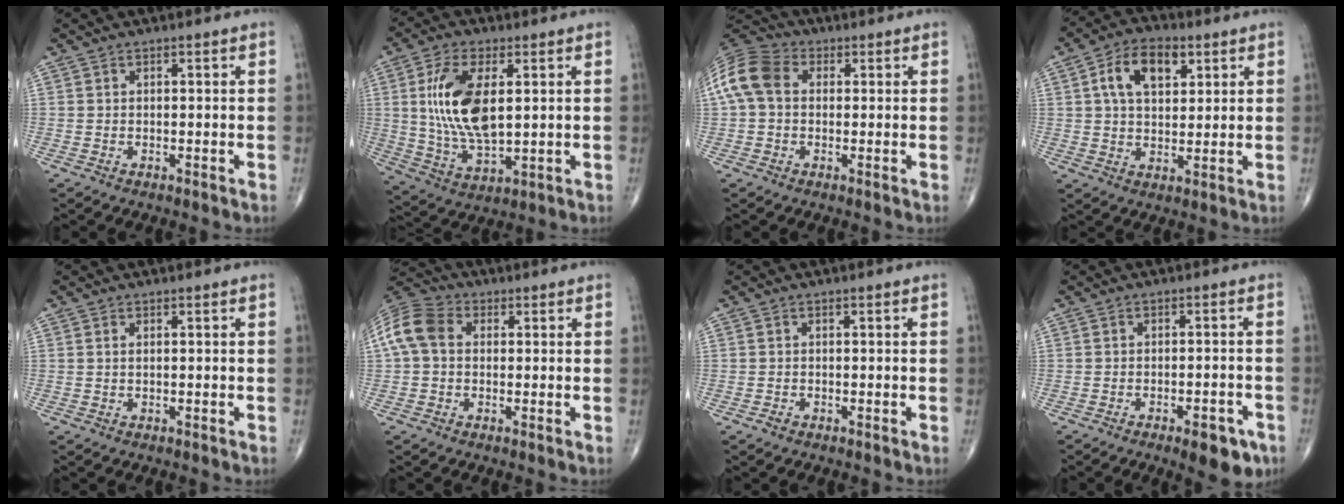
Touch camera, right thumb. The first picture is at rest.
{"total": 14.4, "force": [2.7, 6.8, 12.4], "torque": [-0.245, -0.016, 0.059]}
{"total": 10.4, "force": [1.3, 7.6, 6.9], "torque": [-0.146, 0.032, 0.016]}
{"total": 10.2, "force": [3.6, 6.1, 7.4], "torque": [-0.109, 0.001, 0.058]}
{"total": 0.5, "force": [0.2, 0.2, 0.4], "torque": [-0.014, 0.002, 0.005]}
{"total": 9.0, "force": [1.1, 6.7, 6.0], "torque": [-0.127, 0.032, 0.012]}
{"total": 0.7, "force": [-0.5, 0.5, 0.2], "torque": [-0.002, 0.001, -0.011]}
{"total": 6.8, "force": [-3.9, 2.6, 4.9], "torque": [-0.047, 0.014, -0.046]}